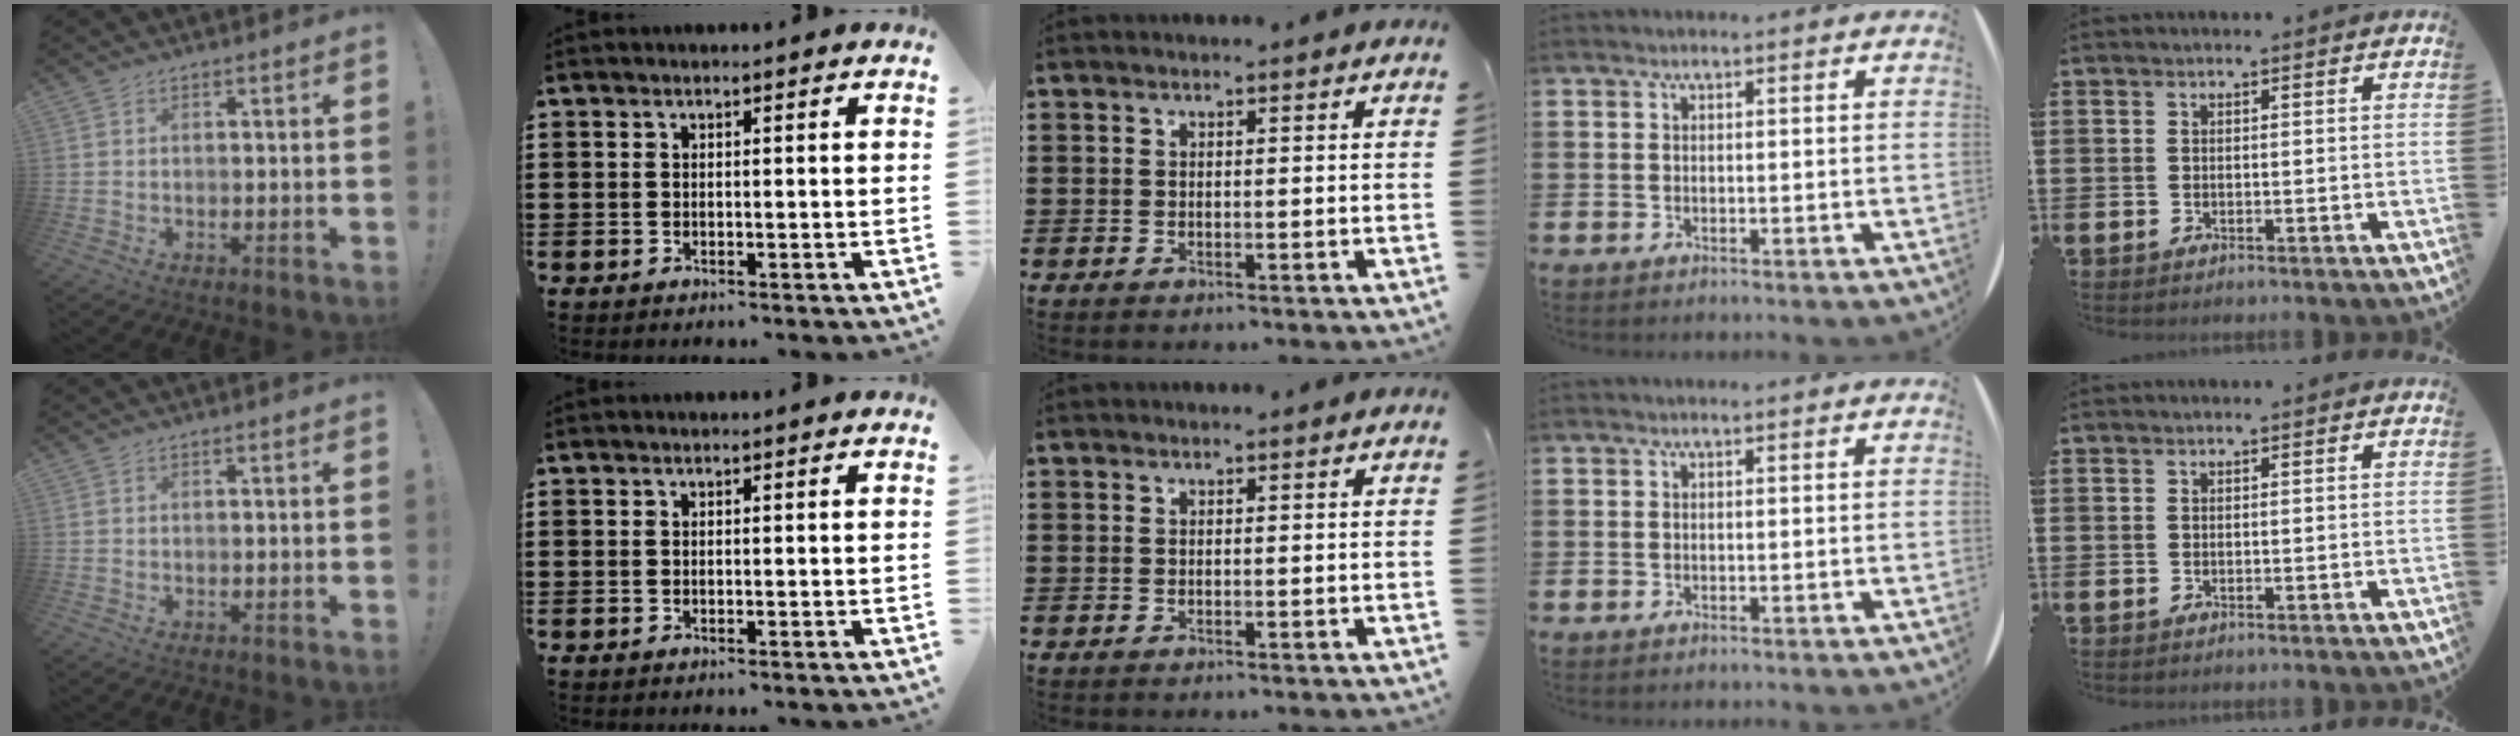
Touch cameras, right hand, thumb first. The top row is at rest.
{}